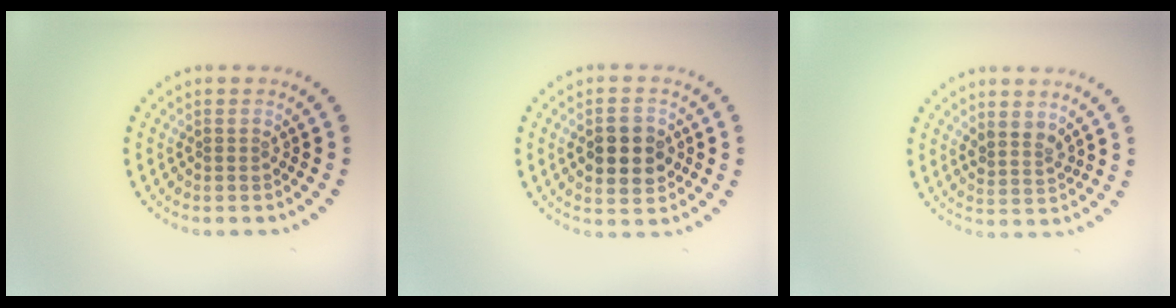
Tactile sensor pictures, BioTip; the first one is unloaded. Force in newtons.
{"total": 4.4, "press": 4.4, "slide": 0.2}
{"total": 1.9, "press": 1.6, "slide": 1.1}